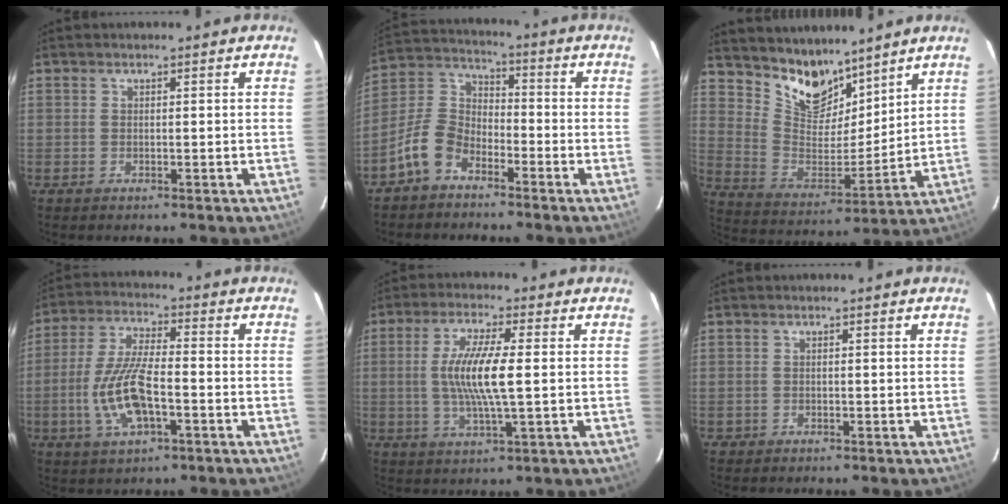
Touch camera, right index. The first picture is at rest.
{"total": 8.8, "force": [-5.8, 5.2, 4.2], "torque": [-0.096, 0.027, -0.120]}
{"total": 12.1, "force": [9.8, 5.9, 4.0], "torque": [-0.080, -0.004, 0.192]}
{"total": 12.2, "force": [-3.6, 4.4, 10.8], "torque": [-0.226, -0.002, -0.066]}
{"total": 9.8, "force": [0.2, 1.3, 9.7], "torque": [-0.187, -0.003, 0.003]}
{"total": 1.0, "force": [-0.3, 1.0, -0.1], "torque": [0.001, 0.003, -0.001]}